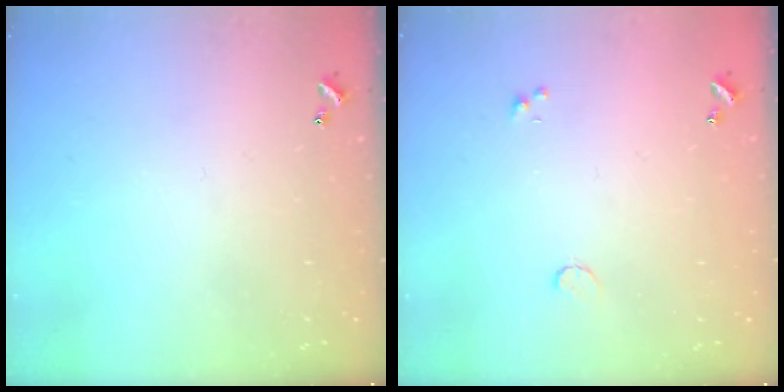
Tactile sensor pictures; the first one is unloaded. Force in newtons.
{"total": 0.5, "press": 0.4, "slide": 0.3}